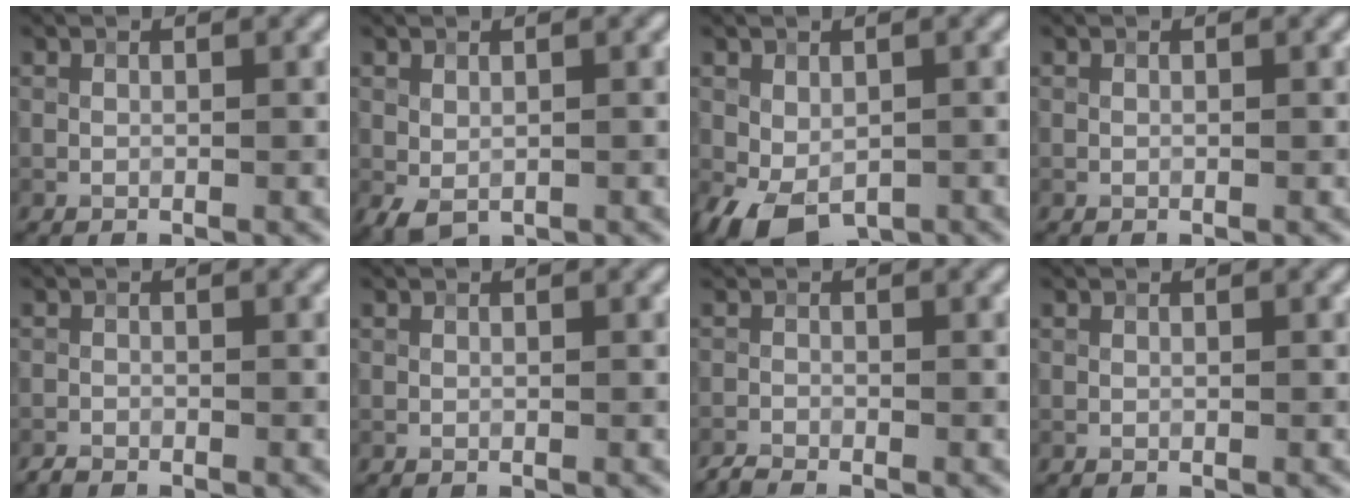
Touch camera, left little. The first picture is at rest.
{"total": 1.4, "force": [-0.1, 1.1, 0.9], "torque": [-0.026, -0.004, 0.004]}
{"total": 5.2, "force": [-1.8, 3.4, 3.5], "torque": [-0.066, -0.002, -0.030]}
{"total": 0.0}
{"total": 0.9, "force": [-0.9, 0.1, -0.1], "torque": [-0.001, 0.003, -0.019]}
{"total": 0.0}
{"total": 1.4, "force": [-1.4, 0.0, 0.0], "torque": [-0.004, -0.001, -0.034]}
{"total": 0.0}